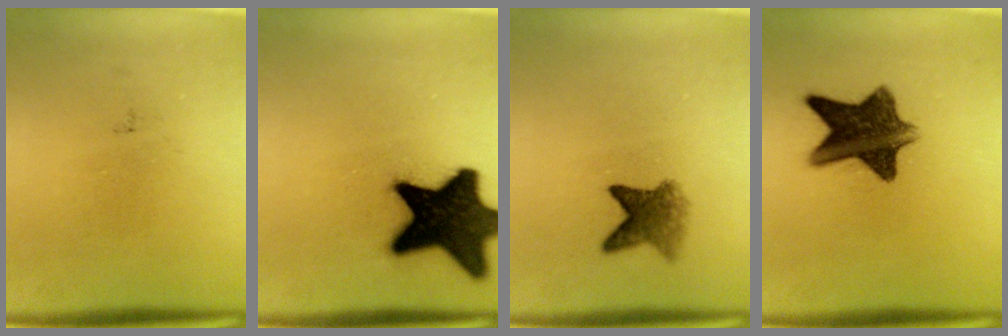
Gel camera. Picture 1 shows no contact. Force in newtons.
{"total": 19.9}
{"total": 4.4}
{"total": 11.0}